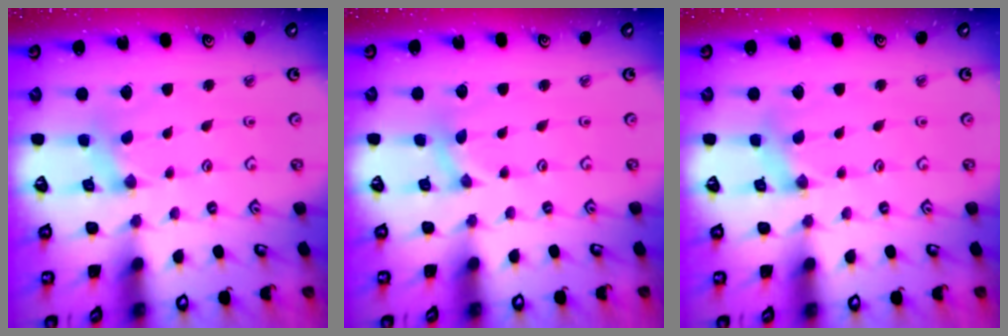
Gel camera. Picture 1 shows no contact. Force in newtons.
{"total": 0.0}
{"total": 0.8, "press": 0.8, "slide": 0.0}